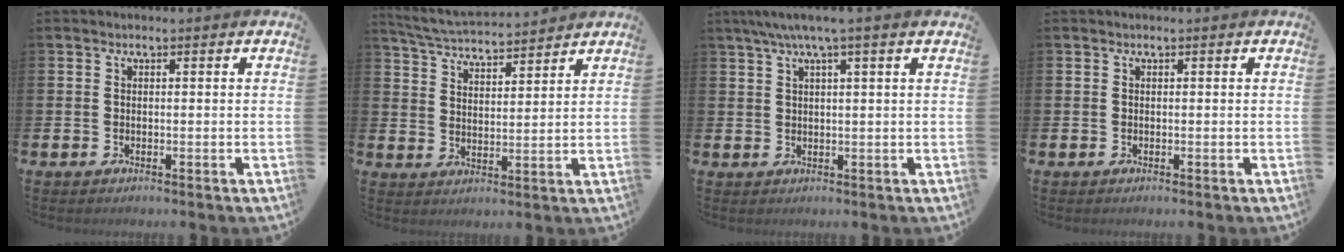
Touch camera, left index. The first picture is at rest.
{"total": 5.2, "force": [5.1, 0.4, 0.6], "torque": [-0.030, -0.033, 0.089]}
{"total": 3.4, "force": [2.3, -0.2, 2.4], "torque": [-0.055, 0.005, 0.041]}
{"total": 0.0}